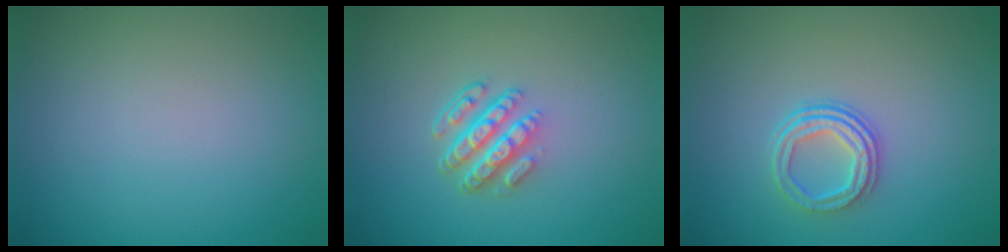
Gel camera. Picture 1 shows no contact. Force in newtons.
{"total": 4.3, "press": 3.0, "slide": 3.0}
{"total": 3.1, "press": 2.4, "slide": 1.9}